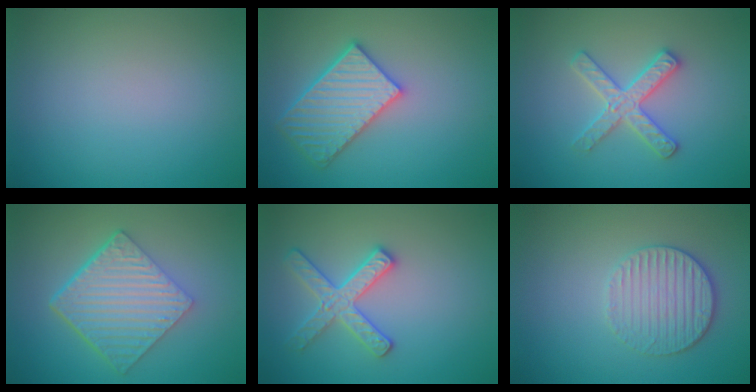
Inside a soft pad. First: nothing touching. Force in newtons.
{"total": 4.8, "press": 4.3, "slide": 2.0}
{"total": 2.9, "press": 2.9, "slide": 0.5}
{"total": 6.7, "press": 4.7, "slide": 4.8}
{"total": 2.9, "press": 2.9, "slide": 0.4}
{"total": 3.4, "press": 3.2, "slide": 1.1}